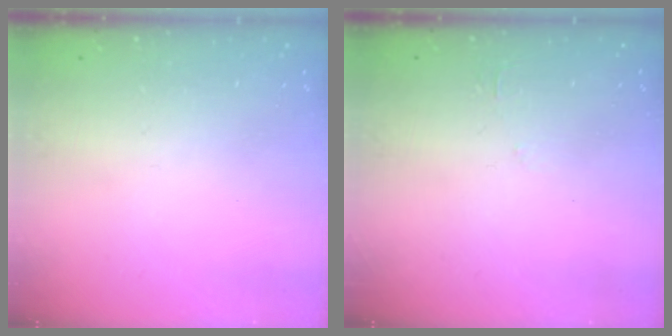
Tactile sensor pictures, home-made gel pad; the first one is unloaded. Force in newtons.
{"total": 2.3, "press": 2.3, "slide": 0.4}